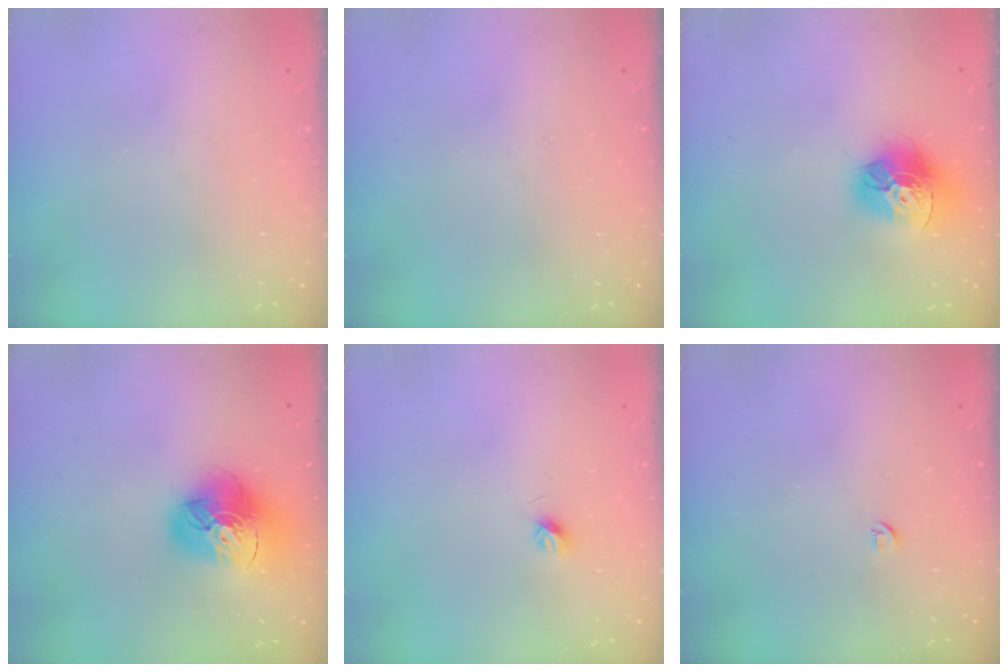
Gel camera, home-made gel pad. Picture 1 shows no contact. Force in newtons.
{"total": 0.0}
{"total": 15.5, "press": 15.4, "slide": 1.7}
{"total": 17.2, "press": 17.0, "slide": 1.9}
{"total": 4.1, "press": 4.0, "slide": 0.6}
{"total": 3.4, "press": 3.3, "slide": 0.6}